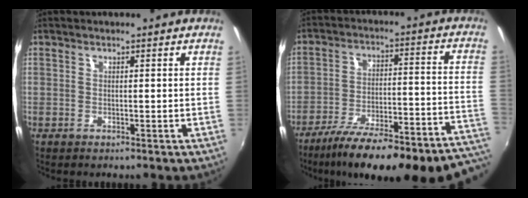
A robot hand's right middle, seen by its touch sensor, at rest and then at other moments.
{"total": 30.8, "force": [-26.0, 5.2, 15.6], "torque": [-0.207, -0.047, -0.359]}